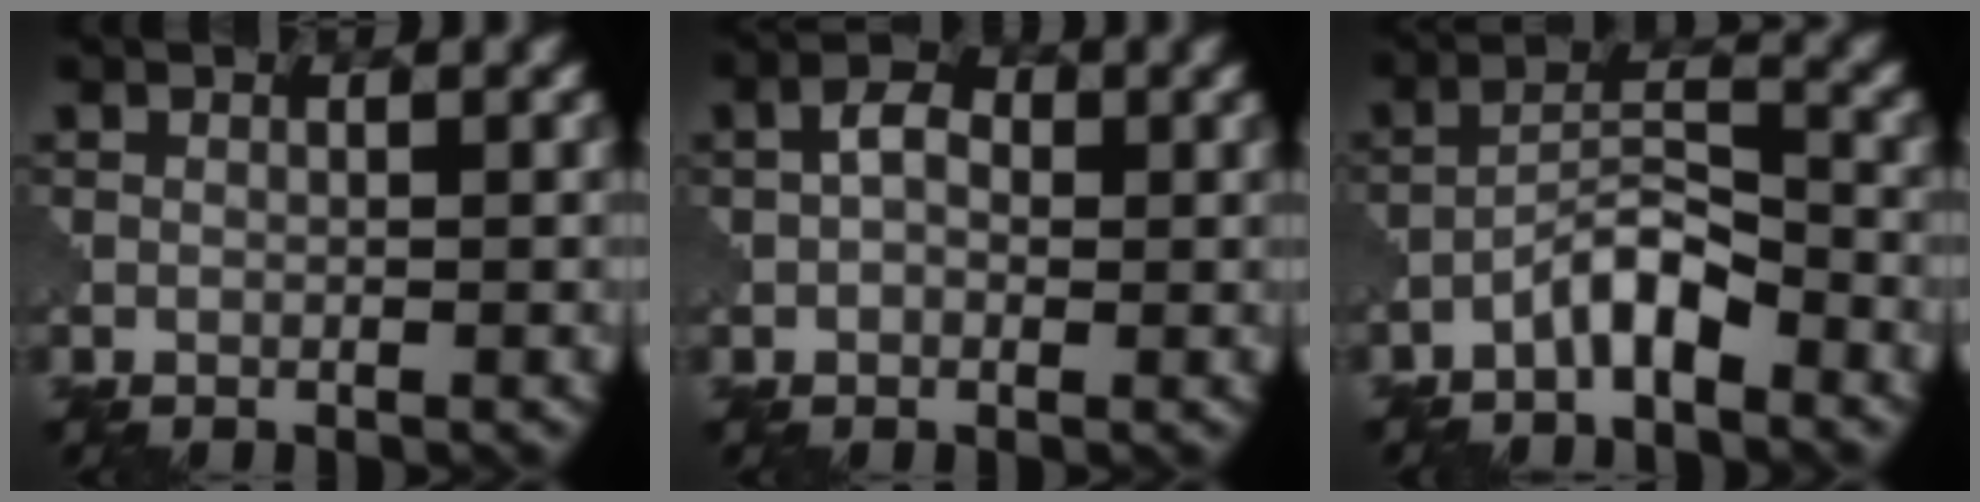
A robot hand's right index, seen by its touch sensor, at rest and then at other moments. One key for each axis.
{"total": 2.8, "fx": 0.5, "fy": 1.8, "fz": 2.1, "tx": -0.038, "ty": 0.009, "tz": 0.001}
{"total": 3.7, "fx": -2.6, "fy": 0.9, "fz": 2.5, "tx": -0.045, "ty": 0.017, "tz": -0.055}